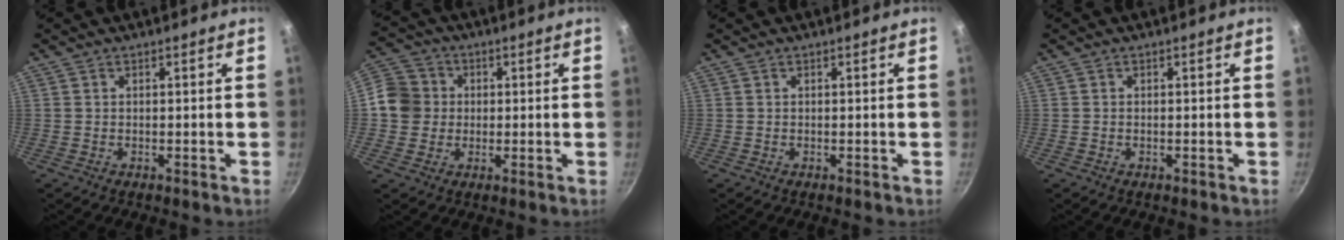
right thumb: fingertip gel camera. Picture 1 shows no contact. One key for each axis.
{"total": 9.0, "fx": 0.3, "fy": 8.4, "fz": 3.3, "tx": -0.028, "ty": 0.016, "tz": -0.014}
{"total": 0.0}
{"total": 0.0}